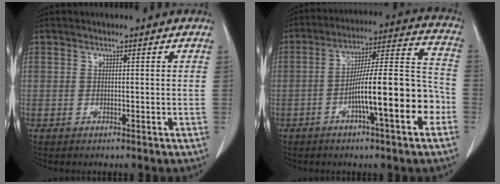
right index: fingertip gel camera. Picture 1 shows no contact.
{"total": 14.9, "force": [-5.0, 1.4, 14.0], "torque": [-0.212, 0.020, -0.076]}